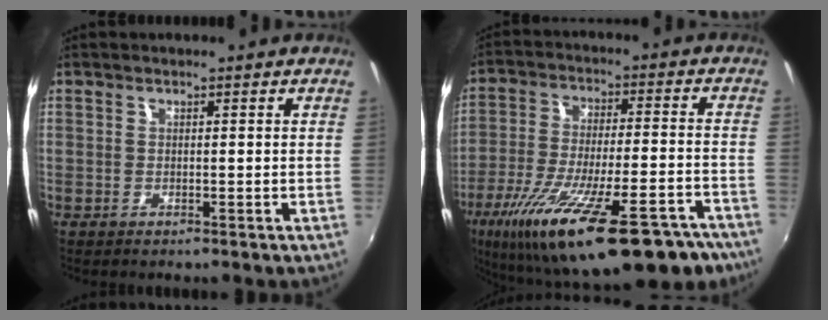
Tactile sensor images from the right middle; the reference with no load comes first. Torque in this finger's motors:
{"motor_torque": [1.62, -0.52, 0.57, 0.21]}